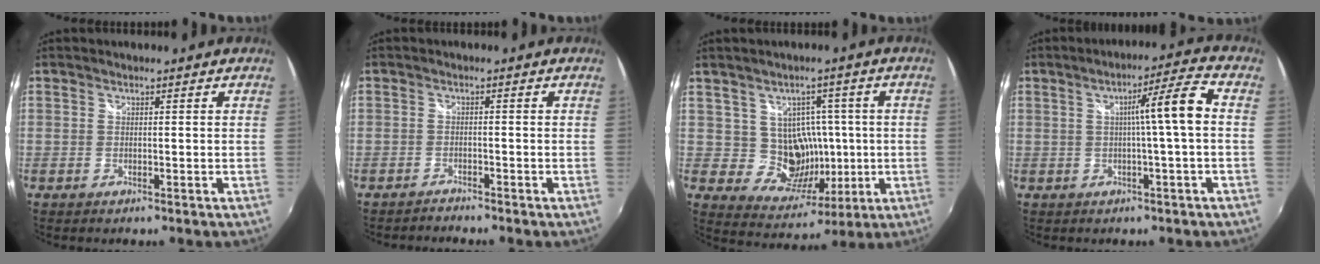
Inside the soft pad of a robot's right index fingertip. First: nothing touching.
{"total": 1.8, "force": [-1.7, 0.1, -0.2], "torque": [-0.004, -0.005, -0.033]}
{"total": 9.6, "force": [0.4, 9.1, 3.1], "torque": [-0.061, 0.008, 0.023]}
{"total": 7.4, "force": [0.0, -1.0, 7.3], "torque": [-0.104, 0.018, 0.007]}